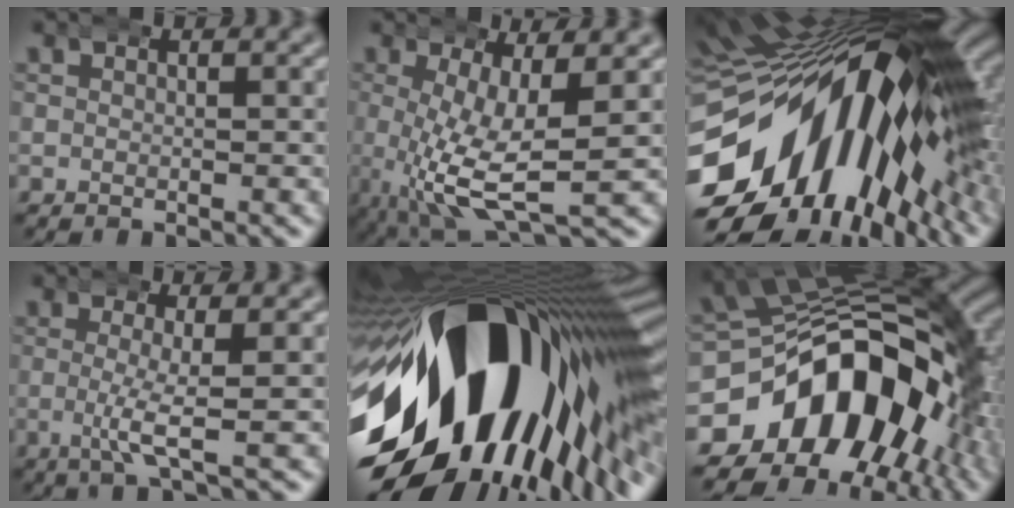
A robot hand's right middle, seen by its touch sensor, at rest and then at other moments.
{"total": 8.8, "force": [-1.6, 3.5, 7.9], "torque": [-0.159, -0.034, -0.001]}
{"total": 28.6, "force": [-3.4, 18.0, 22.0], "torque": [-0.307, -0.004, -0.062]}
{"total": 3.4, "force": [0.3, -0.1, 3.4], "torque": [-0.073, -0.005, 0.006]}
{"total": 33.8, "force": [-4.1, 19.3, 27.5], "torque": [-0.378, 0.001, -0.062]}
{"total": 24.1, "force": [-2.9, 17.4, 16.3], "torque": [-0.281, -0.048, -0.038]}